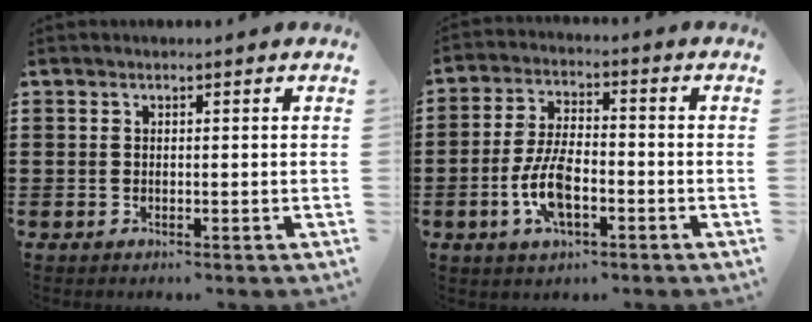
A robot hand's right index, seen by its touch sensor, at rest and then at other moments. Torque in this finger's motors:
{"motor_torque": [2.14, 0.00, 0.43, 0.21]}